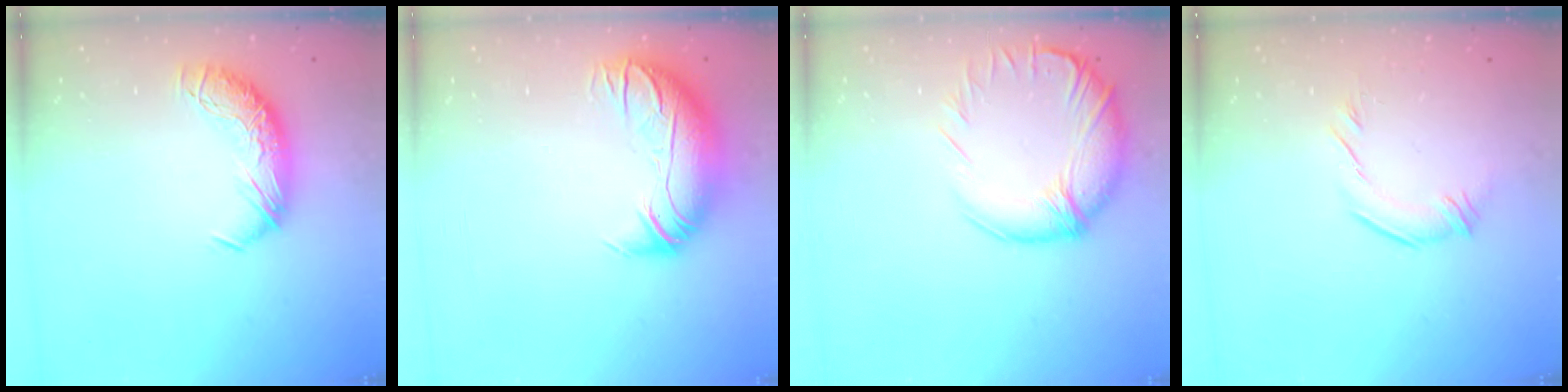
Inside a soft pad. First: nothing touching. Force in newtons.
{"total": 2.6, "press": 0.4, "slide": 2.6}
{"total": 5.5, "press": 4.1, "slide": 3.7}
{"total": 2.4, "press": 2.2, "slide": 1.1}